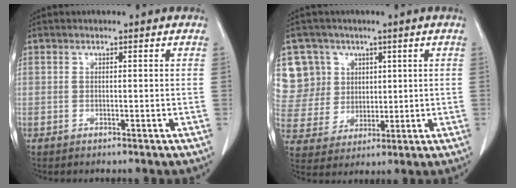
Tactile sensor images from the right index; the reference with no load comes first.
{"total": 10.1, "force": [4.4, 9.1, 0.5], "torque": [-0.022, 0.032, 0.101]}